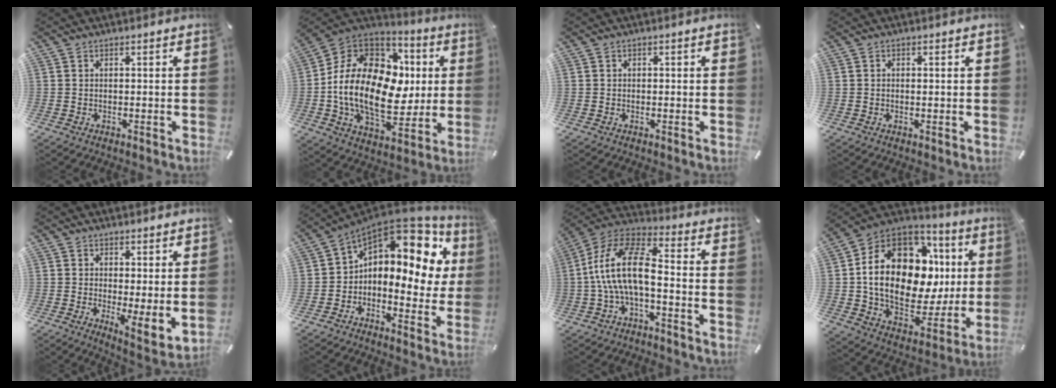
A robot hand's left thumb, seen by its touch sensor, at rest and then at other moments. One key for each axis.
{"total": 21.4, "fx": -0.6, "fy": 14.8, "fz": 15.5, "tx": -0.323, "ty": -0.010, "tz": -0.013}
{"total": 0.7, "fx": -0.1, "fy": 0.5, "fz": 0.4, "tx": -0.007, "ty": 0.003, "tz": -0.002}
{"total": 0.6, "fx": 0.0, "fy": 0.4, "fz": 0.5, "tx": -0.009, "ty": 0.001, "tz": 0.000}
{"total": 4.4, "fx": 1.8, "fy": 1.4, "fz": 3.7, "tx": -0.043, "ty": -0.030, "tz": 0.037}
{"total": 13.5, "fx": 5.2, "fy": 7.6, "fz": 9.9, "tx": -0.152, "ty": -0.043, "tz": 0.080}
{"total": 14.0, "fx": -2.7, "fy": 6.4, "fz": 12.2, "tx": -0.253, "ty": 0.010, "tz": -0.050}
{"total": 23.6, "fx": 3.6, "fy": 16.2, "fz": 16.8, "tx": -0.312, "ty": -0.032, "tz": 0.069}